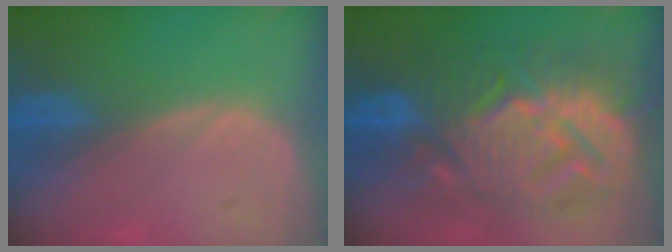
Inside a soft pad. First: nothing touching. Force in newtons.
{"total": 13.9, "press": 13.8, "slide": 1.3}